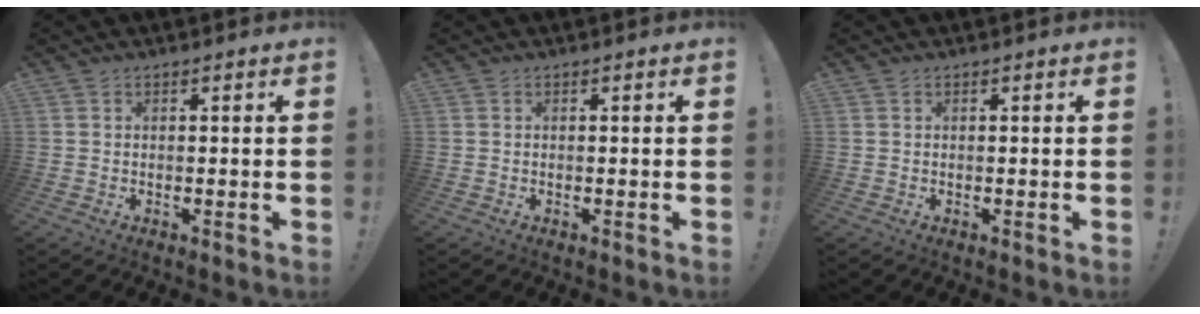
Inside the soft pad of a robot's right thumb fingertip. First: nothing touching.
{"total": 0.0}
{"total": 0.0}